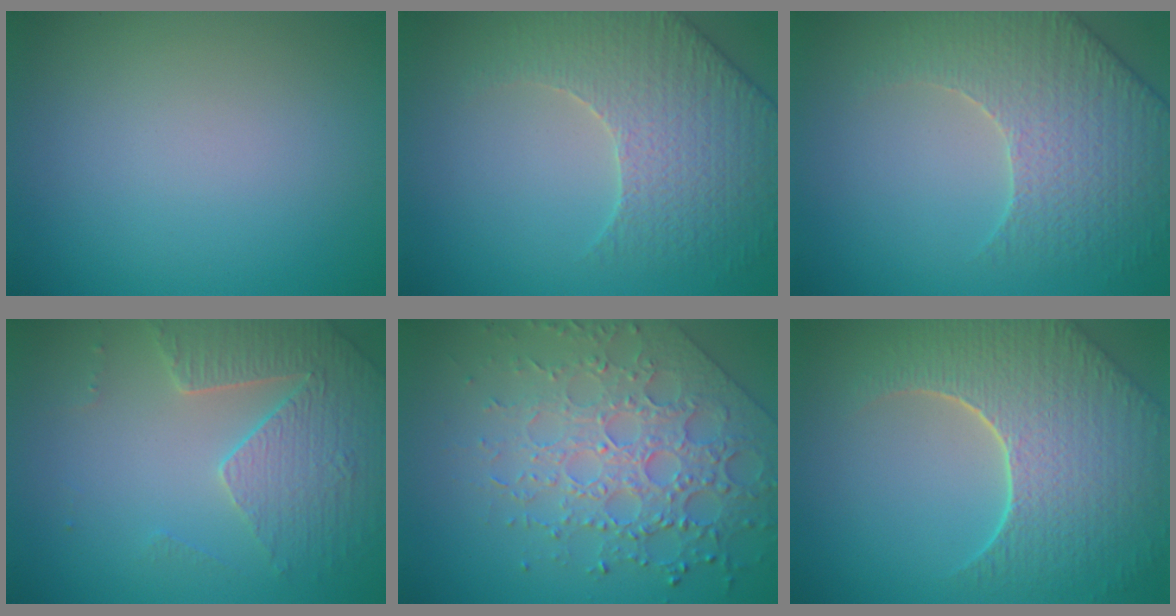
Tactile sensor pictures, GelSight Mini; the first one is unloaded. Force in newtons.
{"total": 4.7, "press": 4.6, "slide": 1.2}
{"total": 4.7, "press": 4.6, "slide": 1.2}
{"total": 3.9, "press": 3.8, "slide": 0.8}
{"total": 6.4, "press": 5.3, "slide": 3.6}
{"total": 8.6, "press": 6.2, "slide": 6.0}